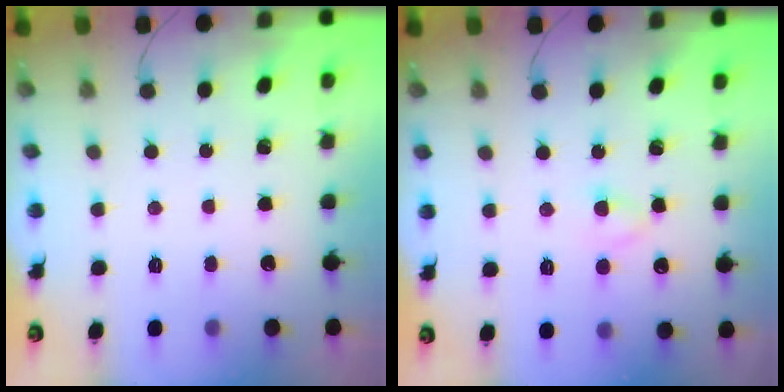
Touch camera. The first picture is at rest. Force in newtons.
{"total": 2.9, "press": 2.8, "slide": 0.9}